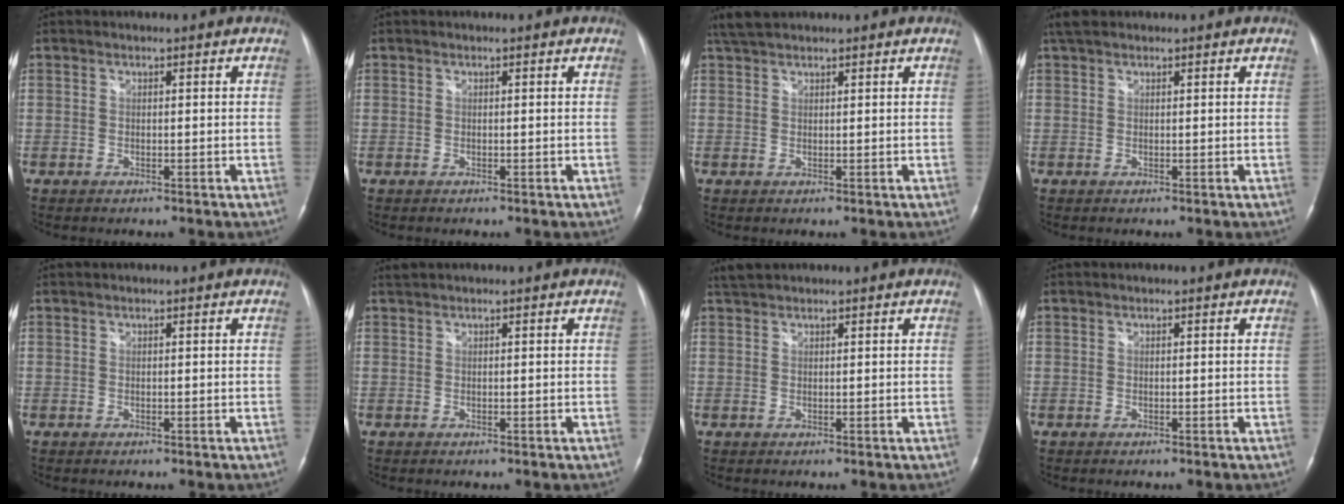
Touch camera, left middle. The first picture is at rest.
{"total": 0.0}
{"total": 3.5, "force": [3.1, 0.8, 1.4], "torque": [-0.032, 0.018, 0.061]}
{"total": 2.4, "force": [1.9, 1.0, 1.1], "torque": [-0.025, 0.021, 0.036]}
{"total": 0.0}
{"total": 0.7, "force": [0.6, -0.1, 0.2], "torque": [-0.008, 0.015, 0.018]}
{"total": 1.9, "force": [1.8, 0.3, 0.5], "torque": [-0.012, 0.014, 0.038]}
{"total": 0.0}